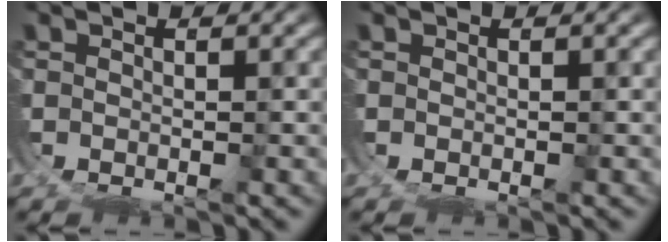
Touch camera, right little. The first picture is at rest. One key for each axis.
{"total": 0.0}